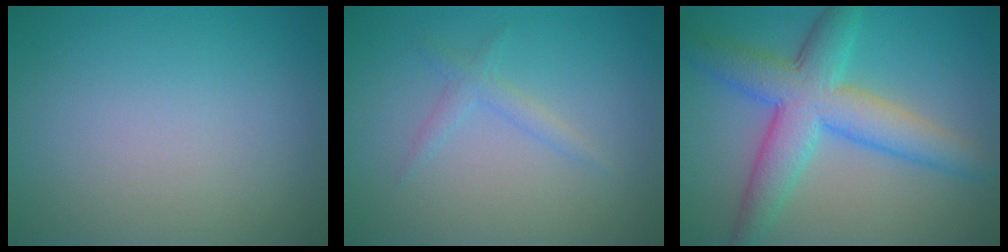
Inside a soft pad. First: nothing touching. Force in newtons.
{"total": 1.3, "press": 1.3, "slide": 0.0}
{"total": 7.5, "press": 7.5, "slide": 0.1}